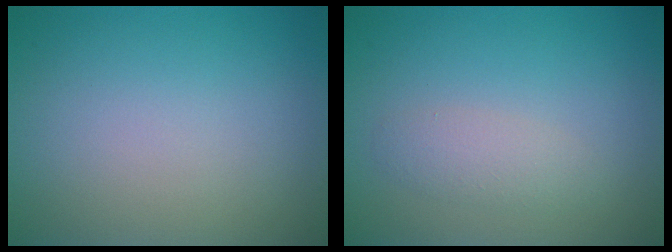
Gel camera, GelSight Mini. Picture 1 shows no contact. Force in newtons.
{"total": 1.7, "press": 1.7, "slide": 0.1}